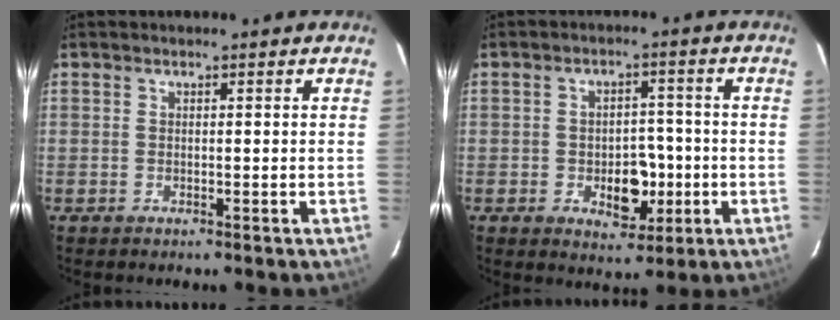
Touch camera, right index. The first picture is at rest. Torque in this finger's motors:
{"motor_torque": [0.83, -0.08, 0.16, 0.07]}